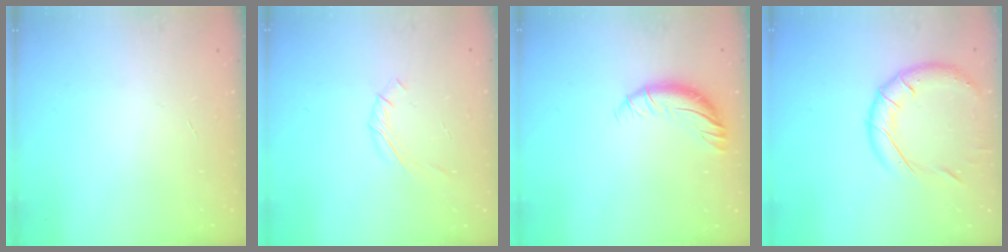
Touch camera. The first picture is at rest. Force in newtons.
{"total": 5.8, "press": 5.7, "slide": 1.1}
{"total": 8.4, "press": 8.4, "slide": 1.0}
{"total": 15.4, "press": 15.3, "slide": 1.7}